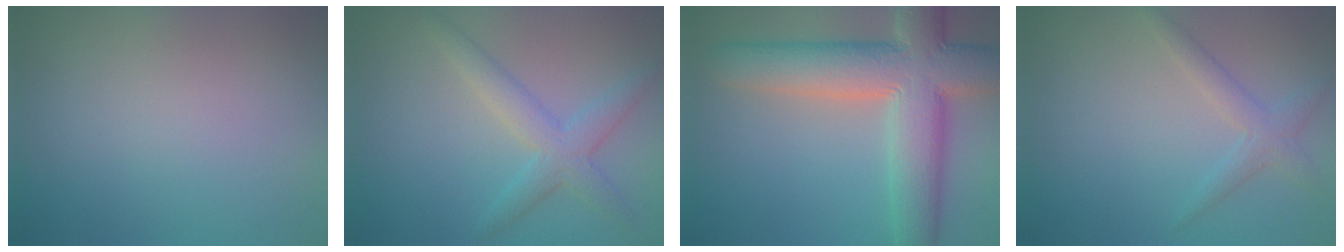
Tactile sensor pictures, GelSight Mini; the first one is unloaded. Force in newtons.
{"total": 3.3, "press": 3.3, "slide": 0.3}
{"total": 10.4, "press": 10.4, "slide": 1.0}
{"total": 2.0, "press": 2.0, "slide": 0.1}